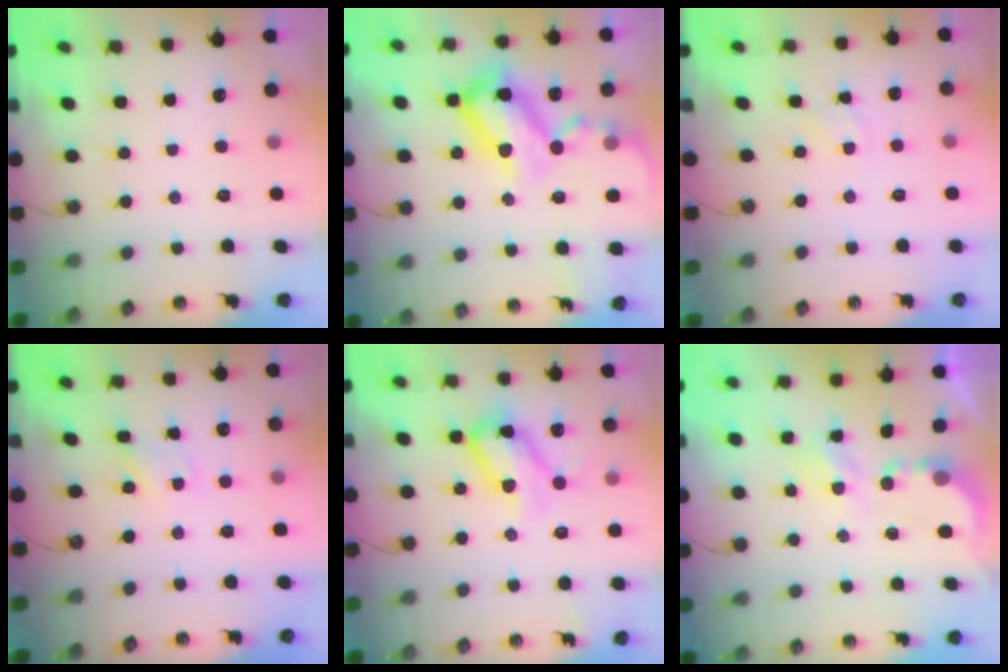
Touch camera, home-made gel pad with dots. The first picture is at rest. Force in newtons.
{"total": 26.2, "press": 26.1, "slide": 2.5}
{"total": 1.1, "press": 1.1, "slide": 0.2}
{"total": 2.6, "press": 2.5, "slide": 0.4}
{"total": 15.3, "press": 15.2, "slide": 1.3}
{"total": 4.0, "press": 4.0, "slide": 0.3}